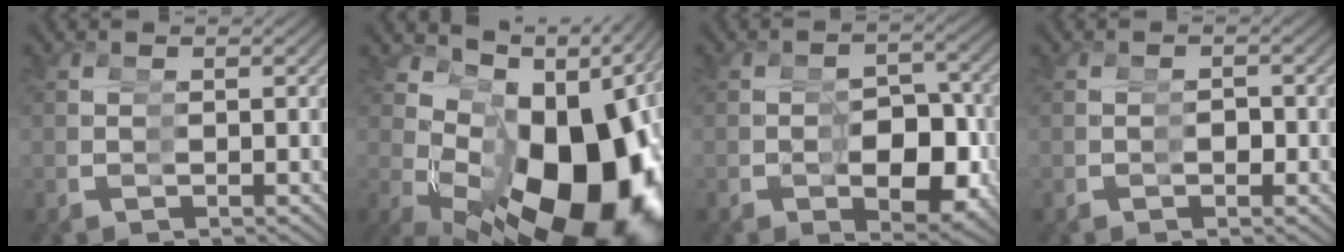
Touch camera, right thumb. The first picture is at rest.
{"total": 21.6, "force": [-1.4, 13.6, 16.8], "torque": [-0.265, -0.045, 0.003]}
{"total": 7.6, "force": [-1.6, 4.8, 5.7], "torque": [-0.088, -0.028, -0.014]}
{"total": 1.5, "force": [-0.5, 1.1, 1.0], "torque": [-0.007, -0.006, -0.009]}